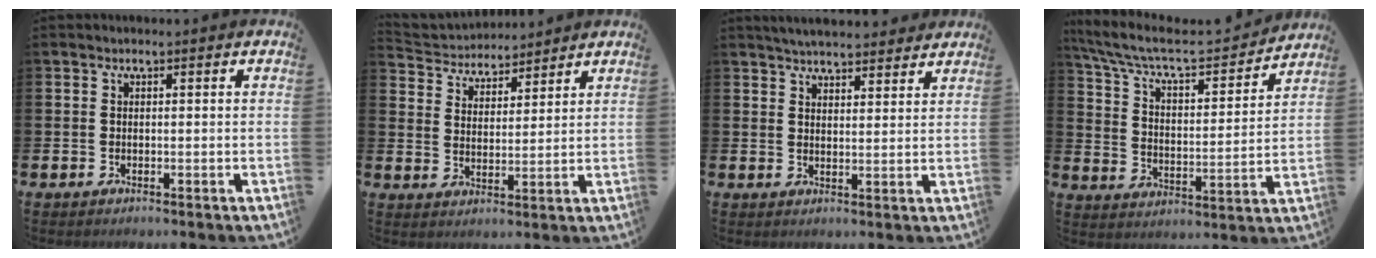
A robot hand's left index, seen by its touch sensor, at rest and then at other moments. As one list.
[{"total": 4.3, "force": [4.1, 1.3, -0.5], "torque": [-0.018, -0.027, 0.071]}, {"total": 4.4, "force": [4.3, 0.5, 0.4], "torque": [-0.018, -0.020, 0.079]}, {"total": 7.9, "force": [7.0, 2.1, 3.0], "torque": [-0.099, -0.046, 0.115]}]